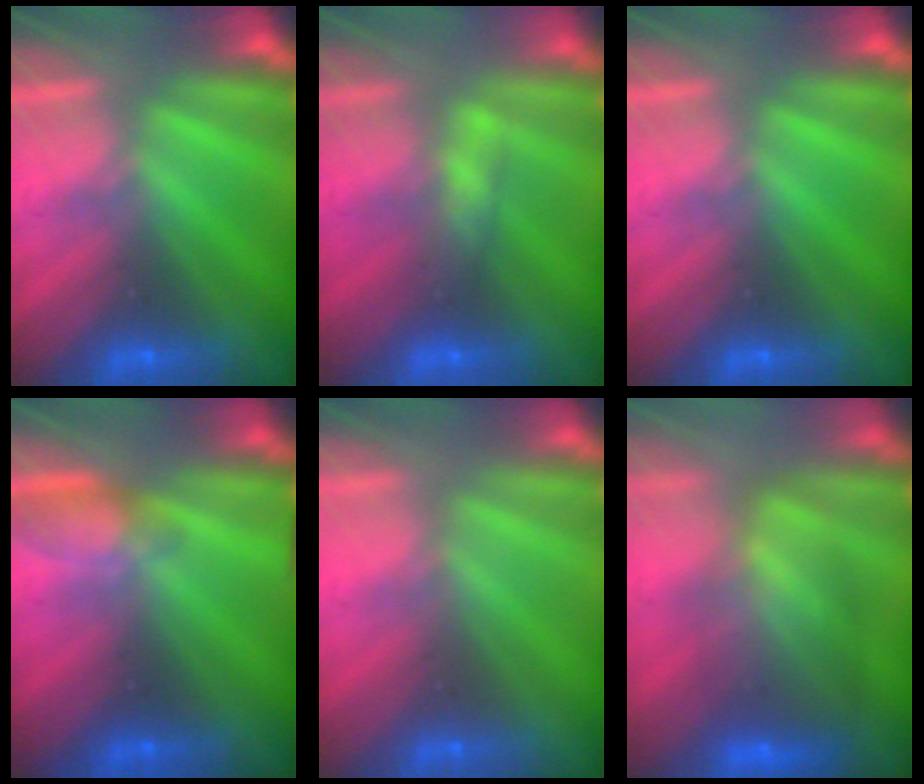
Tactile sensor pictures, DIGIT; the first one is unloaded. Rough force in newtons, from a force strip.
{"total": 2.4}
{"total": 0.0}
{"total": 4.9}
{"total": 3.1}
{"total": 9.4}